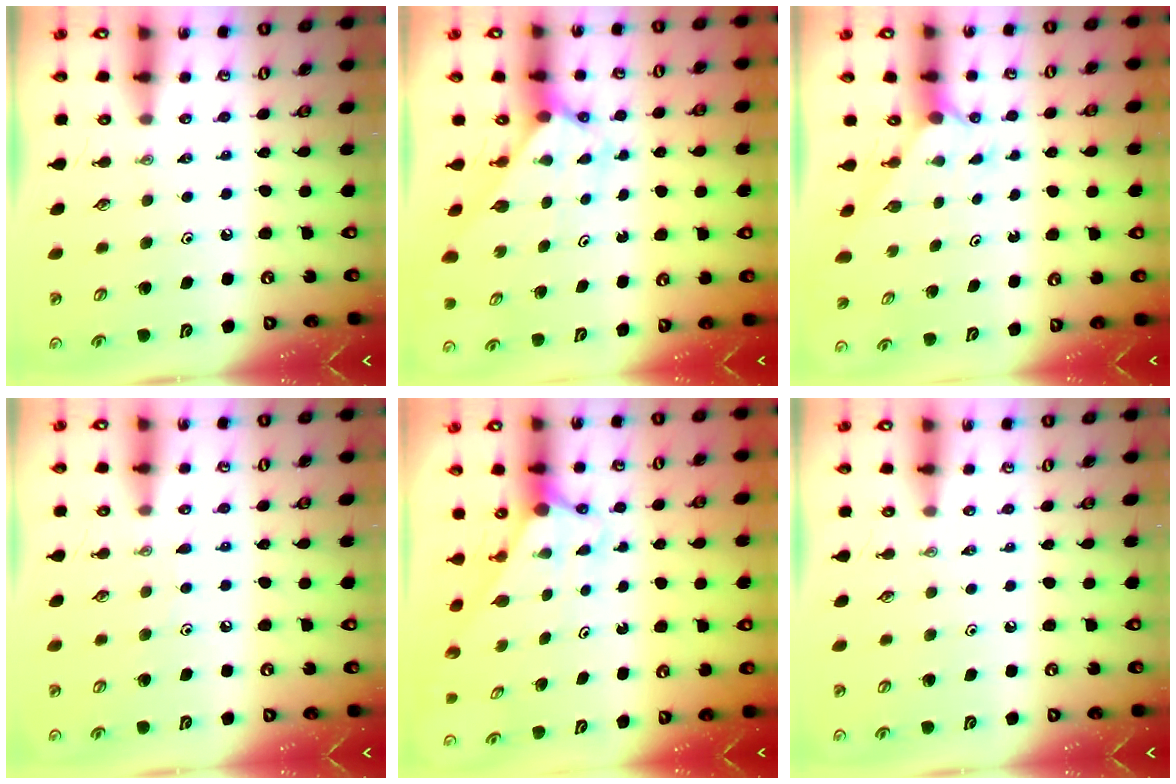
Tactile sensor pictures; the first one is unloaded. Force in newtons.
{"total": 2.2, "press": 2.2, "slide": 0.2}
{"total": 2.1, "press": 2.0, "slide": 0.3}
{"total": 4.9, "press": 4.9, "slide": 0.6}
{"total": 2.9, "press": 2.9, "slide": 0.0}
{"total": 0.0}